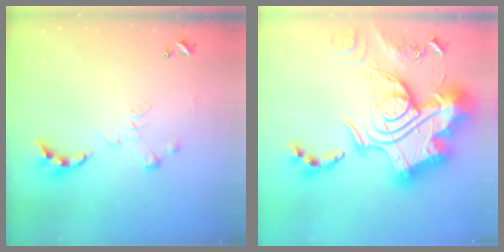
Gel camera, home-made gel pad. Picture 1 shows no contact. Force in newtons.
{"total": 0.6, "press": 0.6, "slide": 0.0}